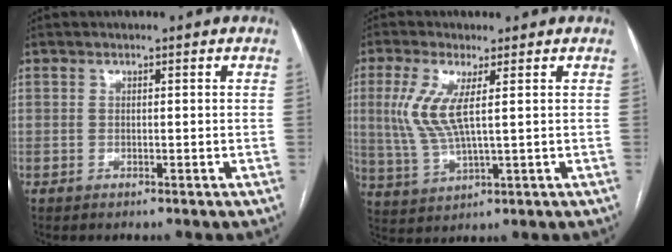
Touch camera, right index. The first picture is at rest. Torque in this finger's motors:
{"motor_torque": [0.99, 0.80, 0.75, 0.21]}